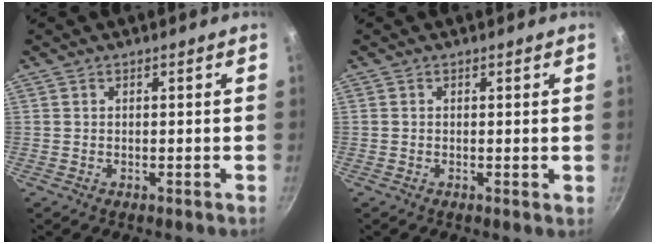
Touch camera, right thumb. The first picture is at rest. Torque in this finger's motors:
{"motor_torque": [-0.16, -0.08, -0.16, -0.20, 0.08]}